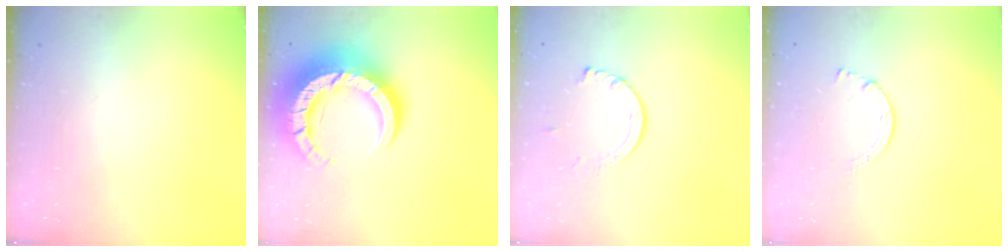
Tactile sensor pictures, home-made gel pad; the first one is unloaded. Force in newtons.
{"total": 17.5, "press": 17.4, "slide": 1.5}
{"total": 3.9, "press": 3.9, "slide": 0.4}
{"total": 1.7, "press": 1.7, "slide": 0.2}